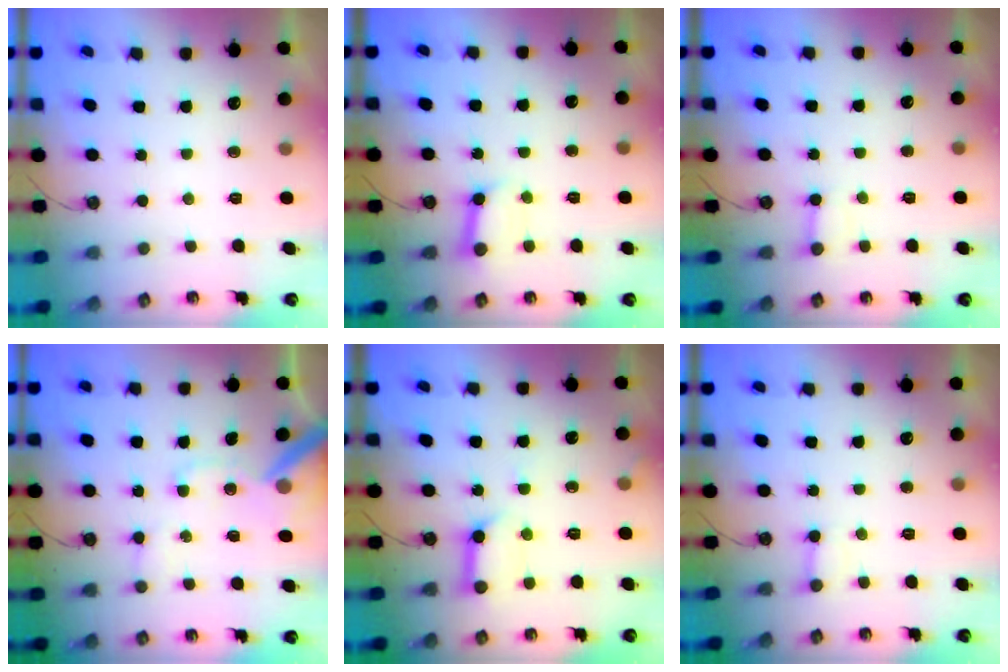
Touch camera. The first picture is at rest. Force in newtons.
{"total": 7.9, "press": 7.8, "slide": 0.9}
{"total": 2.6, "press": 2.6, "slide": 0.4}
{"total": 12.8, "press": 12.7, "slide": 1.6}
{"total": 11.1, "press": 11.1, "slide": 1.1}
{"total": 3.8, "press": 3.8, "slide": 0.3}